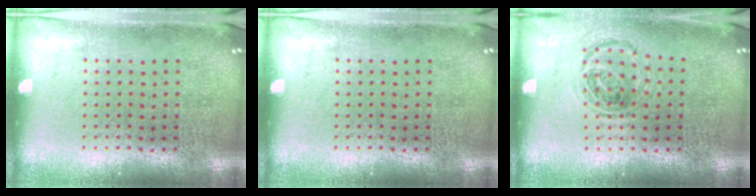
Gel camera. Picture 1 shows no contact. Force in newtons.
{"total": 0.0}
{"total": 1.0, "press": 0.9, "slide": 0.2}